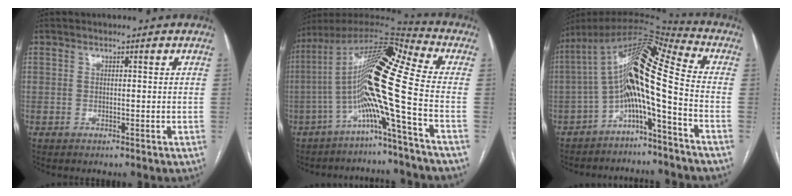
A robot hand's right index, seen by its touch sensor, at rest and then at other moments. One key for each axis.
{"total": 16.0, "fx": -4.0, "fy": -1.6, "fz": 15.4, "tx": -0.287, "ty": 0.022, "tz": -0.091}
{"total": 13.8, "fx": -3.8, "fy": 0.7, "fz": 13.3, "tx": -0.231, "ty": 0.041, "tz": -0.070}